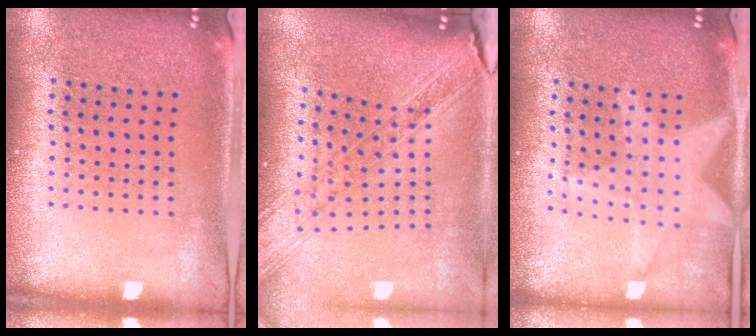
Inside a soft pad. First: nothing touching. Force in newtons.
{"total": 1.9, "press": 1.7, "slide": 0.9}
{"total": 1.3, "press": 1.2, "slide": 0.3}